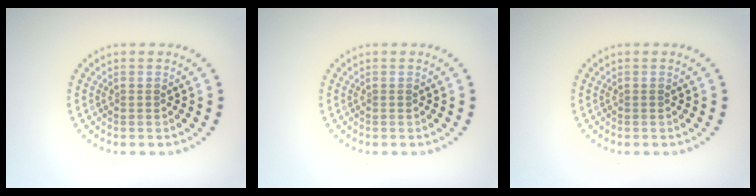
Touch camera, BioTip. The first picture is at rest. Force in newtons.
{"total": 0.0}
{"total": 0.0}